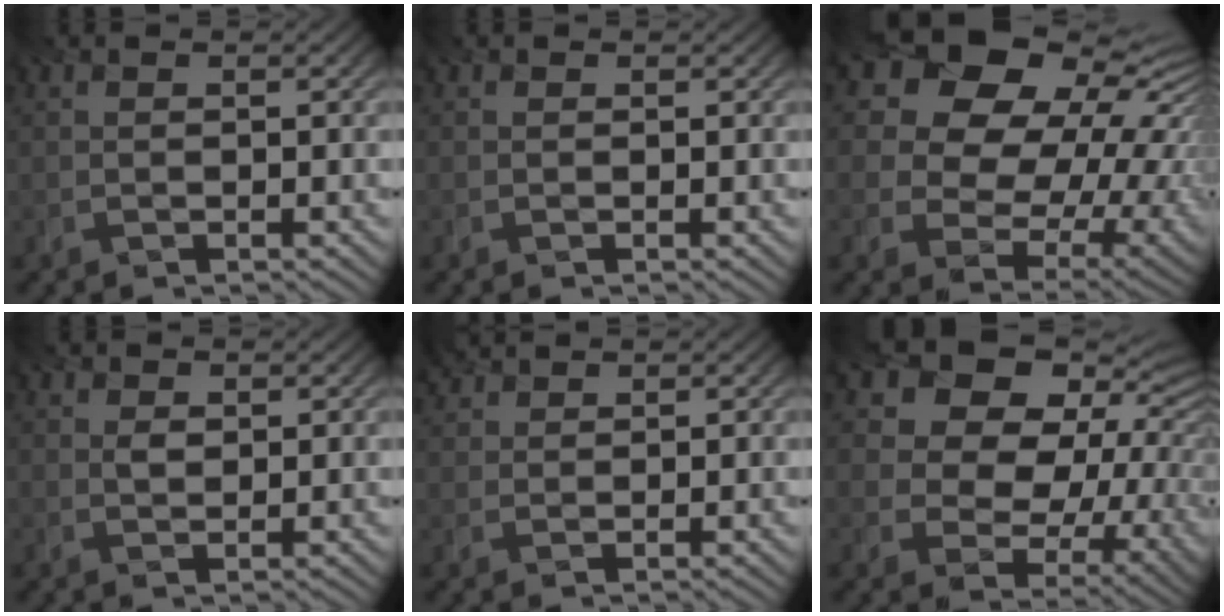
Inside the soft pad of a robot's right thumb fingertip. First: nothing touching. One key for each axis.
{"total": 0.0}
{"total": 17.1, "fx": 6.0, "fy": 12.5, "fz": 9.9, "tx": -0.228, "ty": 0.035, "tz": 0.119}
{"total": 1.5, "fx": 0.7, "fy": 1.0, "fz": 0.8, "tx": -0.019, "ty": -0.003, "tz": 0.013}
{"total": 2.3, "fx": 2.1, "fy": 0.9, "fz": 0.3, "tx": -0.013, "ty": 0.010, "tz": 0.047}
{"total": 16.2, "fx": 5.7, "fy": 11.8, "fz": 9.6, "tx": -0.183, "ty": 0.016, "tz": 0.113}